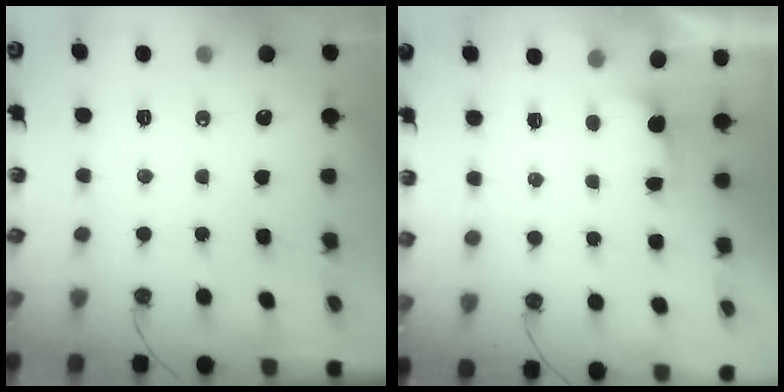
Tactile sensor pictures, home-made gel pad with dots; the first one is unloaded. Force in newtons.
{"total": 1.2, "press": 0.9, "slide": 0.8}